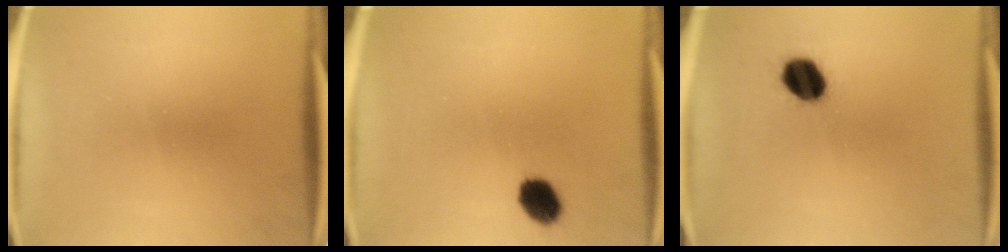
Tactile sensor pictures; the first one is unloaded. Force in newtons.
{"total": 5.5}
{"total": 7.6}